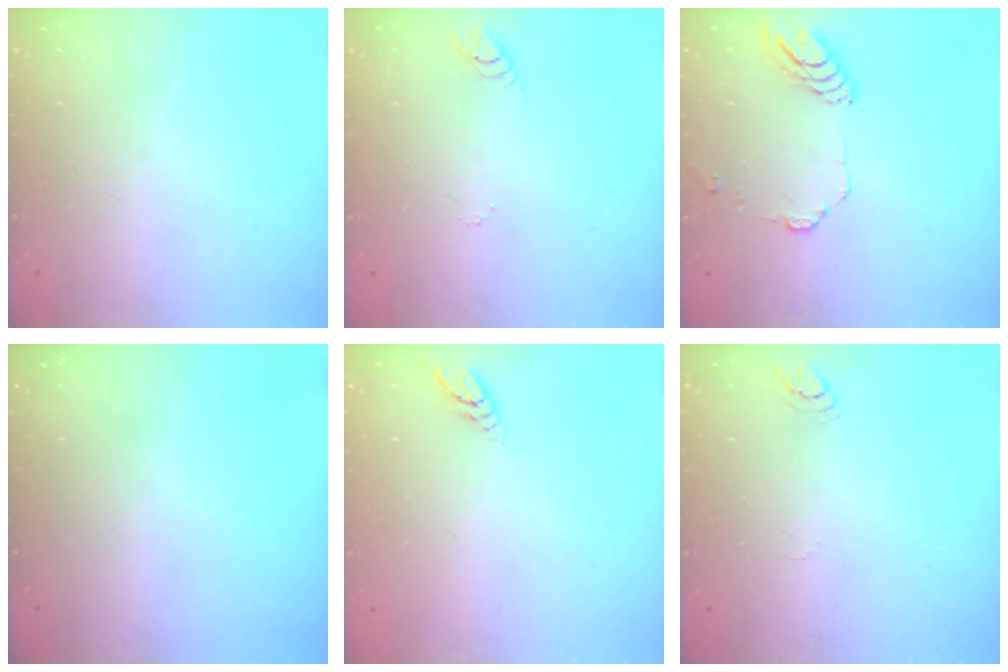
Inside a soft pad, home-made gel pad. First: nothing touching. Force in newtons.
{"total": 2.7, "press": 2.7, "slide": 0.2}
{"total": 9.6, "press": 9.6, "slide": 0.3}
{"total": 0.0}
{"total": 4.7, "press": 4.7, "slide": 0.4}
{"total": 3.2, "press": 3.2, "slide": 0.3}